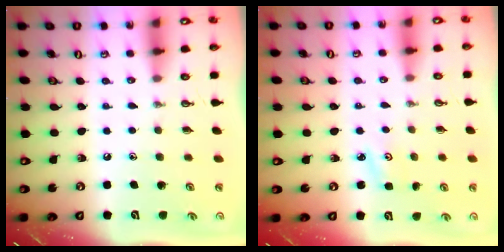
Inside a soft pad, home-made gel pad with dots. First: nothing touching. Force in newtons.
{"total": 2.6, "press": 2.6, "slide": 0.4}